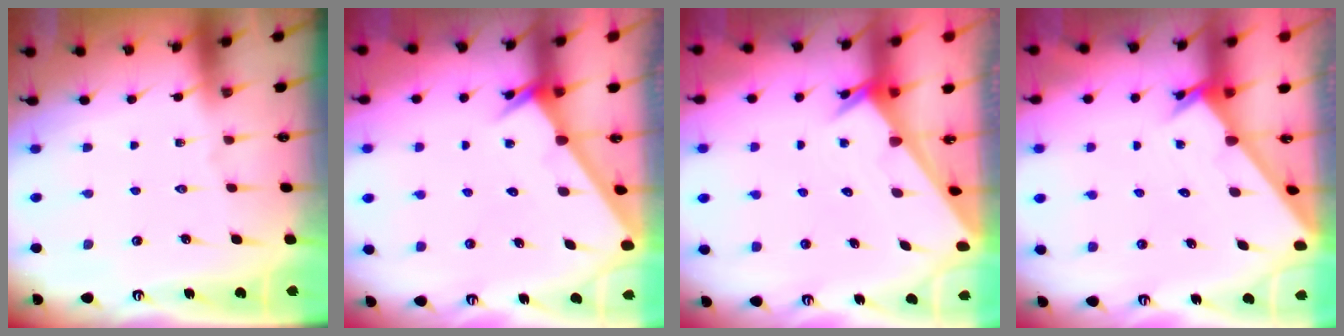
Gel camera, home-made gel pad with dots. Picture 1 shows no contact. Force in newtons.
{"total": 2.6, "press": 2.6, "slide": 0.0}
{"total": 3.3, "press": 3.3, "slide": 0.3}
{"total": 1.3, "press": 1.3, "slide": 0.1}